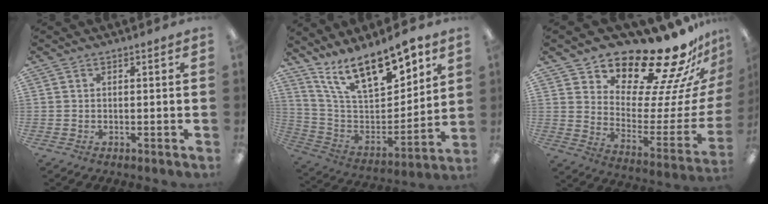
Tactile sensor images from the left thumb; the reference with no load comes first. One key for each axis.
{"total": 17.9, "fx": 13.1, "fy": 6.9, "fz": 10.0, "tx": -0.180, "ty": -0.083, "tz": 0.232}
{"total": 22.4, "fx": 19.6, "fy": 6.4, "fz": 8.8, "tx": -0.118, "ty": -0.167, "tz": 0.333}